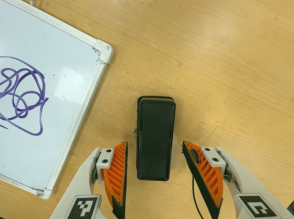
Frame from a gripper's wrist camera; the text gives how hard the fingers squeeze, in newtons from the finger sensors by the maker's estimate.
{"total": 0.0}